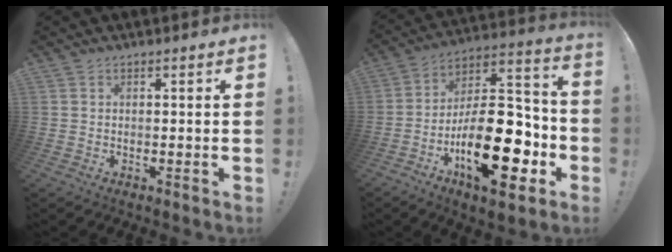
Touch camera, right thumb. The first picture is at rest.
{"total": 26.9, "force": [-8.8, 11.9, 22.4], "torque": [-0.373, 0.051, -0.132]}